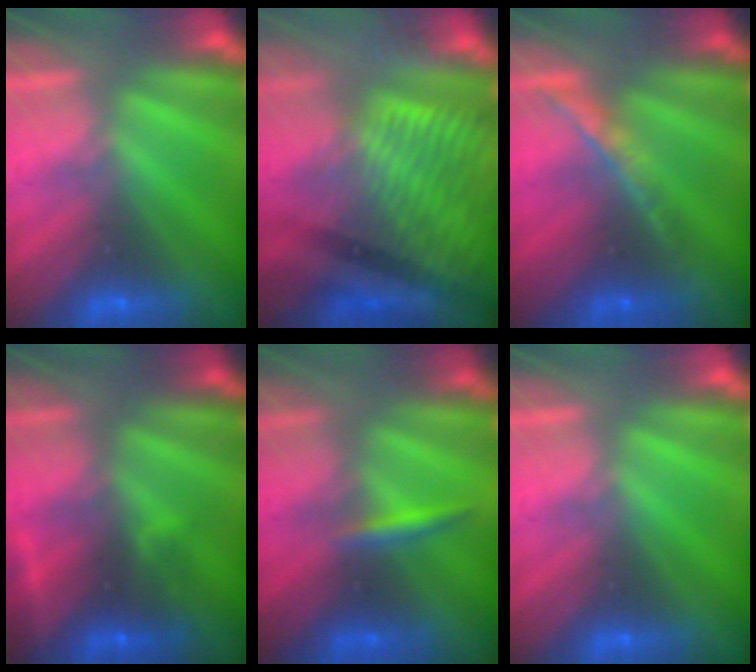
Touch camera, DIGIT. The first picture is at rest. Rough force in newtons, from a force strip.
{"total": 3.4}
{"total": 1.4}
{"total": 2.6}
{"total": 2.4}
{"total": 0.0}